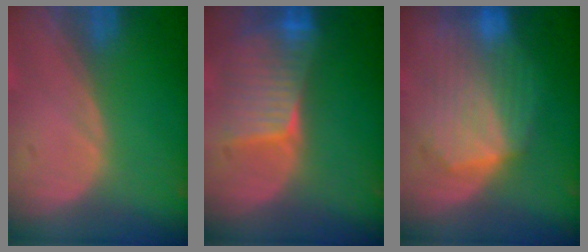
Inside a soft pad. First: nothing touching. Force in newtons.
{"total": 6.8, "press": 6.8, "slide": 0.3}
{"total": 8.5, "press": 8.5, "slide": 0.3}